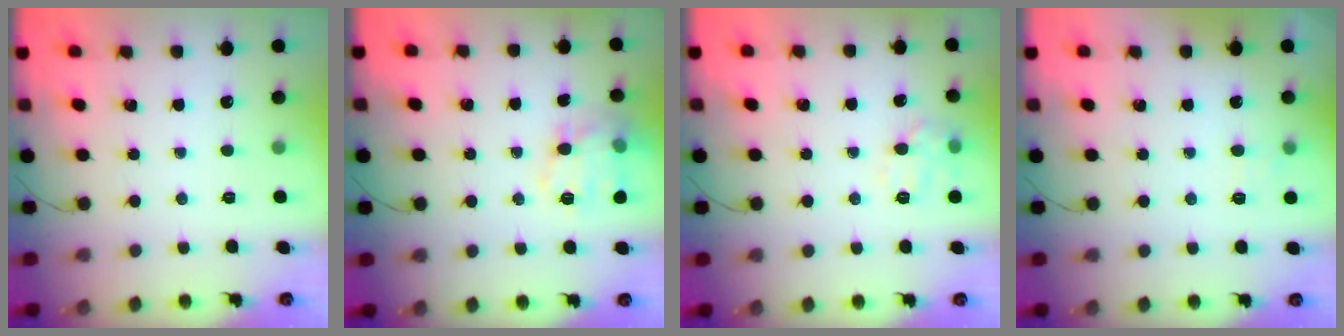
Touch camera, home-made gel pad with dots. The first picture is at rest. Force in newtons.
{"total": 13.7, "press": 13.6, "slide": 0.7}
{"total": 10.2, "press": 10.1, "slide": 0.8}
{"total": 6.3, "press": 6.2, "slide": 1.1}